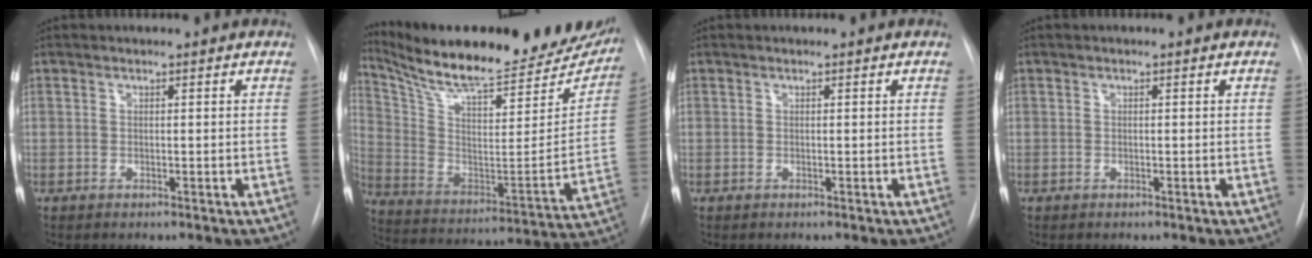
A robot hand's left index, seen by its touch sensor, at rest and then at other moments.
{"total": 29.3, "force": [24.9, 6.2, 14.0], "torque": [-0.230, -0.058, 0.349]}
{"total": 0.0}
{"total": 0.0}